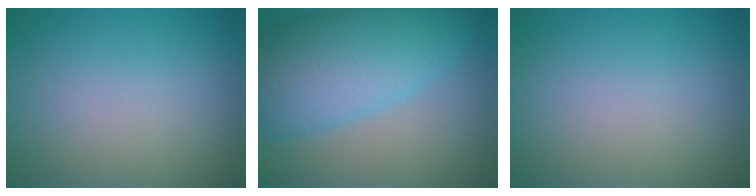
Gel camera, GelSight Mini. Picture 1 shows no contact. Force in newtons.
{"total": 8.6, "press": 8.6, "slide": 0.2}
{"total": 0.0}